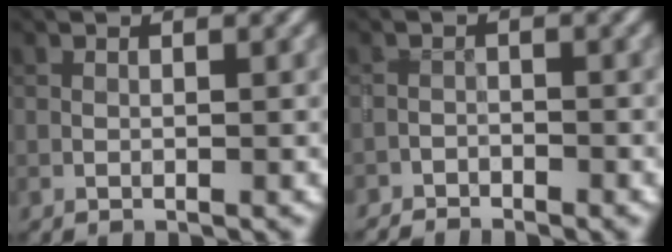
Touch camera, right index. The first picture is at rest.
{"total": 2.7, "force": [-2.6, 0.9, 0.3], "torque": [-0.003, 0.001, -0.045]}